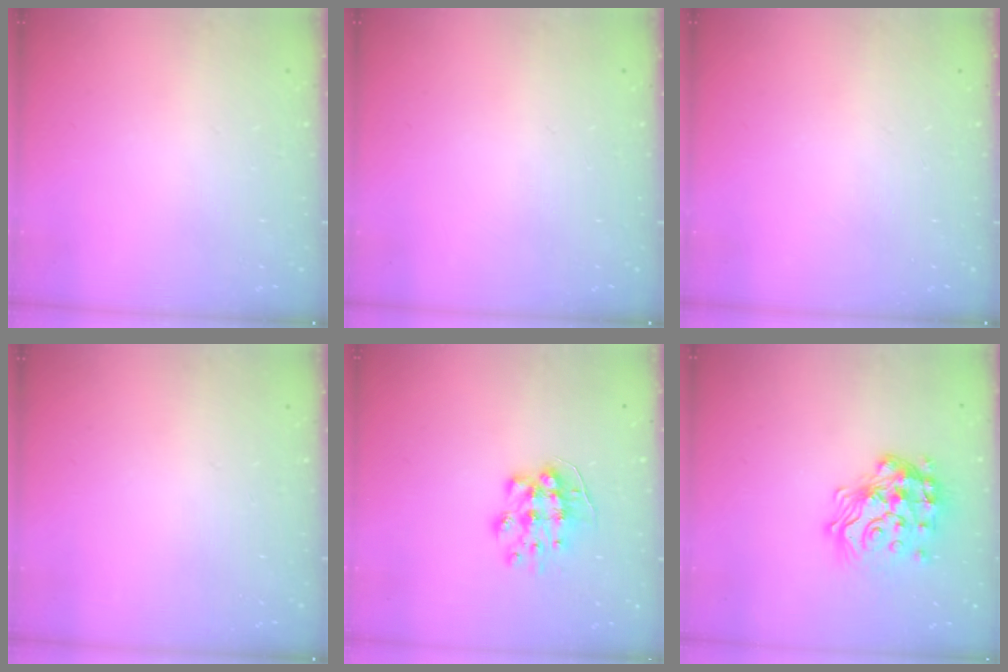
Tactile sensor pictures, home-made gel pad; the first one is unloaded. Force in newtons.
{"total": 0.0}
{"total": 0.0}
{"total": 0.0}
{"total": 9.1, "press": 9.1, "slide": 0.3}
{"total": 20.7, "press": 20.7, "slide": 1.2}